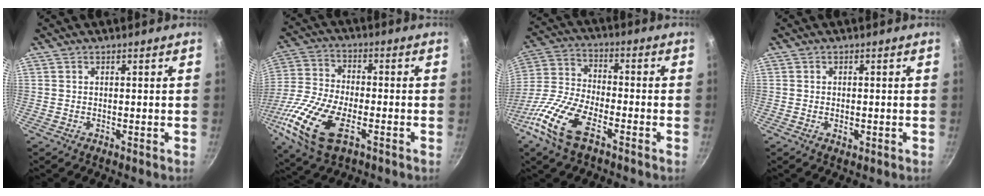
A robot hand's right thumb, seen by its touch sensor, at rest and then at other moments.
{"total": 17.1, "force": [-6.6, 8.2, 13.4], "torque": [-0.279, 0.006, -0.139]}
{"total": 14.2, "force": [-7.9, 5.9, 10.3], "torque": [-0.218, 0.031, -0.171]}
{"total": 1.7, "force": [-0.5, 1.1, 1.3], "torque": [-0.019, 0.000, -0.008]}